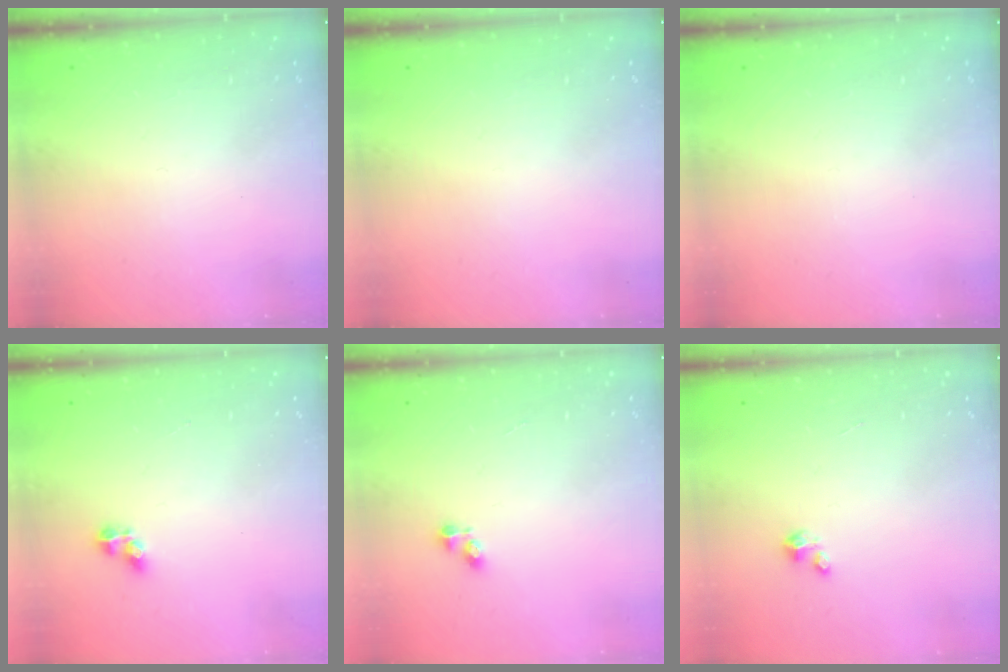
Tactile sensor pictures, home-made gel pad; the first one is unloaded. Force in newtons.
{"total": 0.0}
{"total": 0.0}
{"total": 3.4, "press": 3.2, "slide": 1.2}
{"total": 2.6, "press": 2.6, "slide": 0.4}
{"total": 0.6, "press": 0.6, "slide": 0.3}